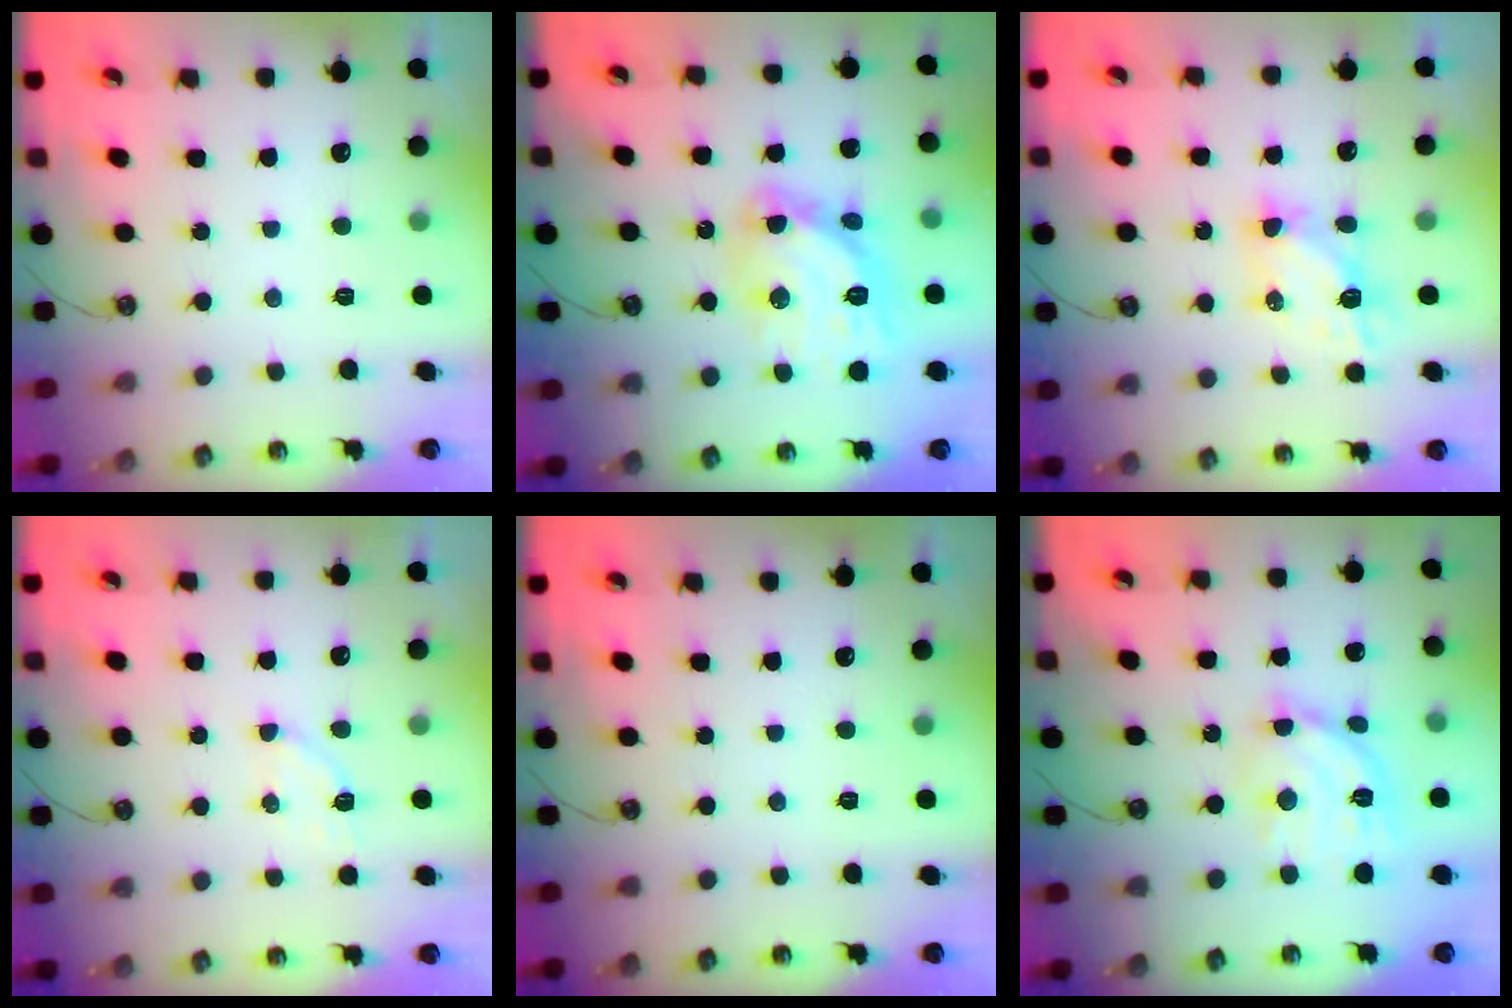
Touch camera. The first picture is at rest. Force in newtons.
{"total": 15.4, "press": 15.4, "slide": 1.4}
{"total": 5.5, "press": 5.5, "slide": 0.3}
{"total": 3.4, "press": 3.3, "slide": 0.6}
{"total": 0.0}
{"total": 14.8, "press": 14.8, "slide": 1.1}